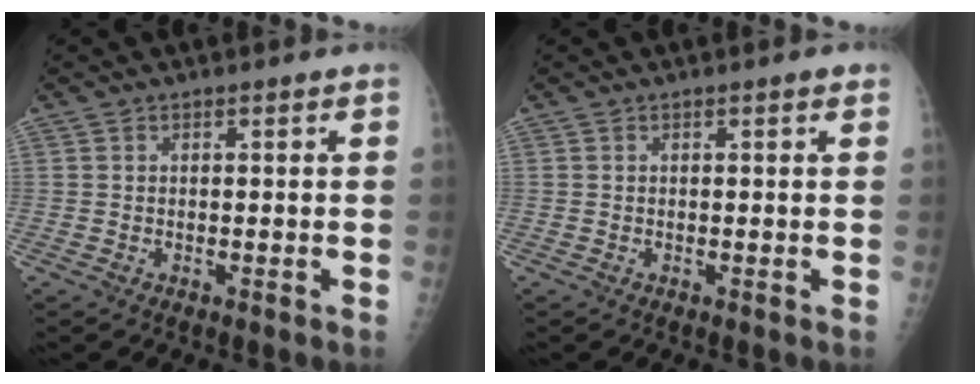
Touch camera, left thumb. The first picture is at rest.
{"total": 0.8, "force": [0.5, 0.2, 0.6], "torque": [-0.008, 0.000, 0.003]}